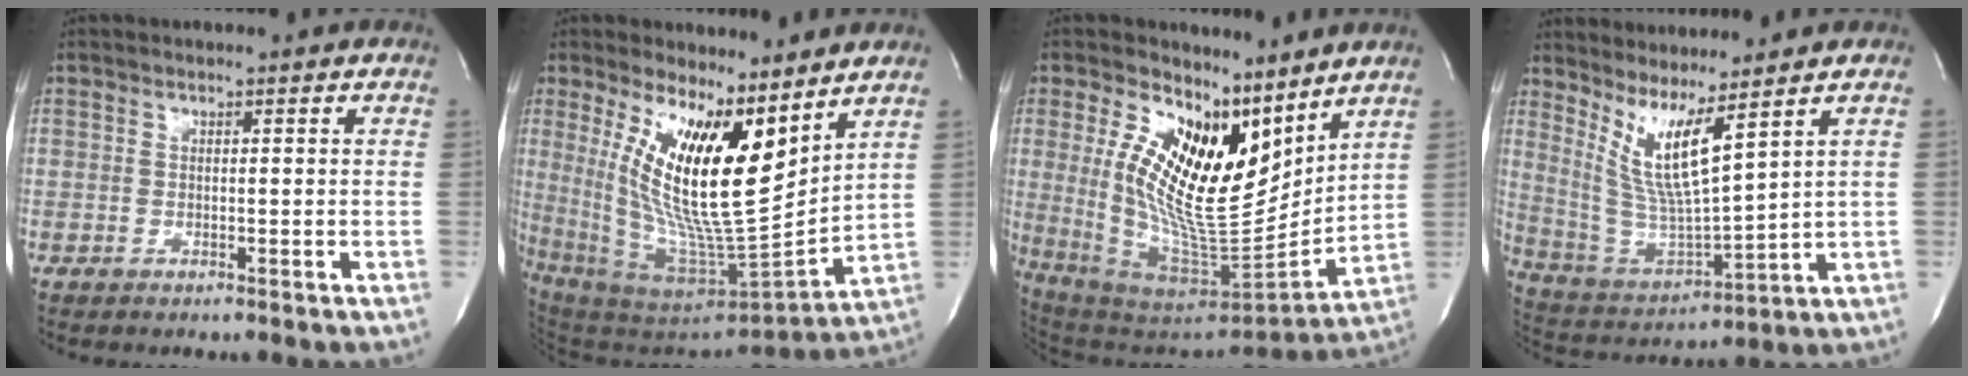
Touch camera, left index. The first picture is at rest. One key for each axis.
{"total": 17.3, "fx": 8.2, "fy": 3.2, "fz": 14.9, "tx": -0.282, "ty": -0.018, "tz": 0.156}
{"total": 17.8, "fx": 8.1, "fy": 6.5, "fz": 14.5, "tx": -0.270, "ty": -0.021, "tz": 0.155}
{"total": 9.1, "fx": 5.5, "fy": -0.4, "fz": 7.3, "tx": -0.157, "ty": -0.031, "tz": 0.124}